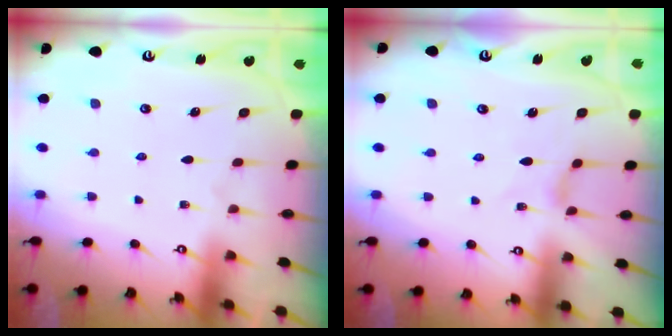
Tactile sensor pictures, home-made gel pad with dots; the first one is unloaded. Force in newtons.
{"total": 1.7, "press": 1.7, "slide": 0.3}